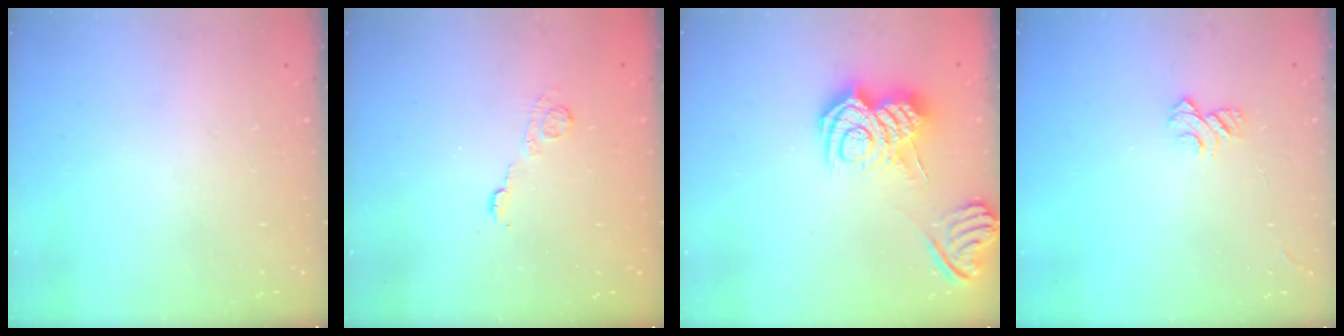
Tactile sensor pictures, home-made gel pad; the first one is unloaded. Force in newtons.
{"total": 4.0, "press": 3.8, "slide": 1.2}
{"total": 11.4, "press": 11.4, "slide": 0.6}
{"total": 5.3, "press": 5.3, "slide": 0.5}